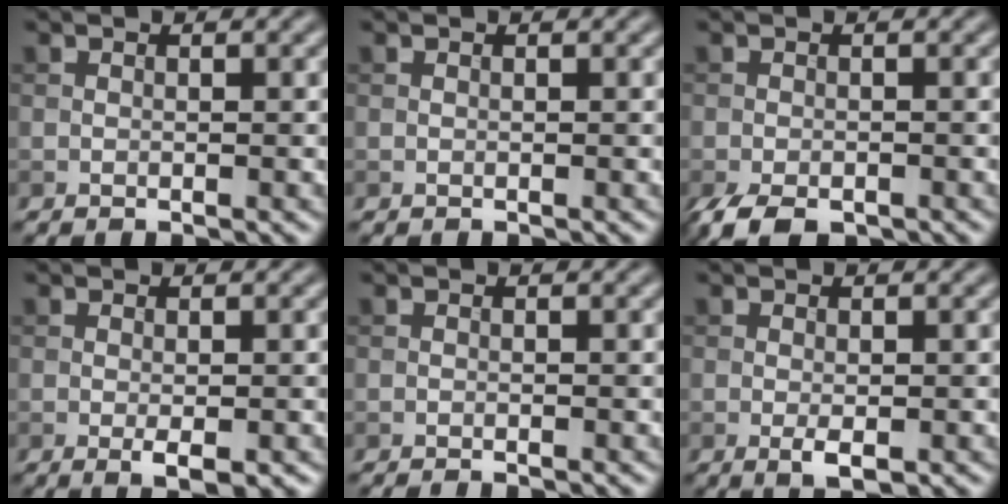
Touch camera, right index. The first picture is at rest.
{"total": 0.0}
{"total": 3.8, "force": [-2.7, 1.5, 2.1], "torque": [-0.035, -0.008, -0.048]}
{"total": 1.9, "force": [-0.6, 0.5, 1.7], "torque": [-0.030, -0.006, -0.008]}
{"total": 0.7, "force": [-0.5, 0.2, 0.5], "torque": [-0.005, 0.000, -0.011]}
{"total": 1.7, "force": [-0.5, 0.6, 1.5], "torque": [-0.028, -0.005, -0.007]}